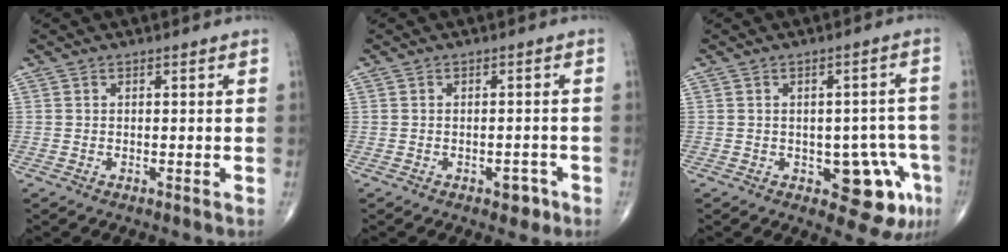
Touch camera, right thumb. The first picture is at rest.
{"total": 2.6, "force": [-1.5, 1.5, 1.5], "torque": [-0.011, 0.010, -0.015]}
{"total": 9.4, "force": [-3.6, 4.9, 7.1], "torque": [-0.051, 0.016, -0.036]}